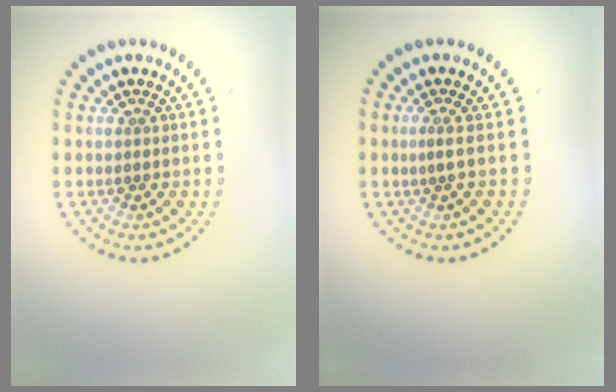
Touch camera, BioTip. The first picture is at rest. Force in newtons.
{"total": 0.6, "press": 0.1, "slide": 0.6}